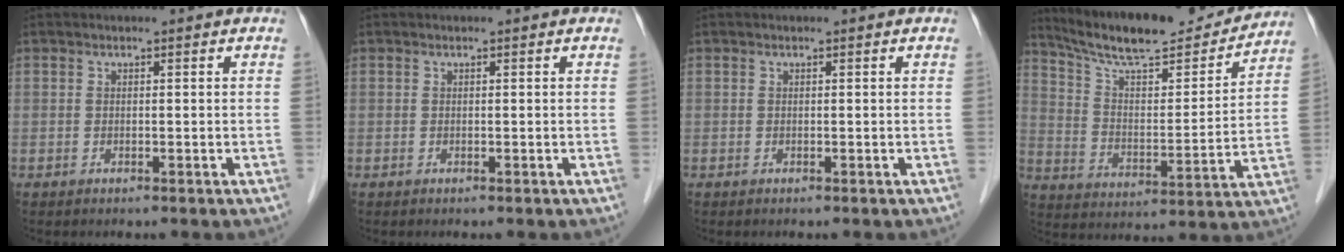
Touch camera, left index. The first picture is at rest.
{"total": 0.0}
{"total": 0.0}
{"total": 19.4, "force": [17.7, 3.0, 7.4], "torque": [-0.123, -0.009, 0.274]}